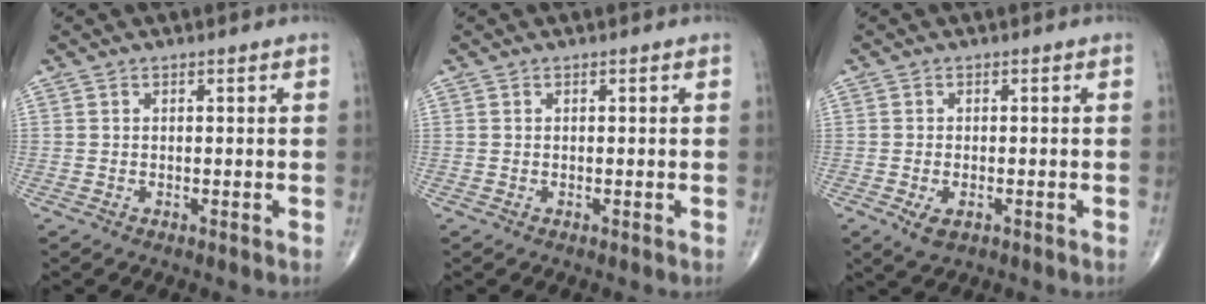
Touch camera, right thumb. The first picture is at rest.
{"total": 0.0}
{"total": 3.0, "force": [-1.2, 1.6, 2.3], "torque": [-0.041, -0.002, -0.015]}